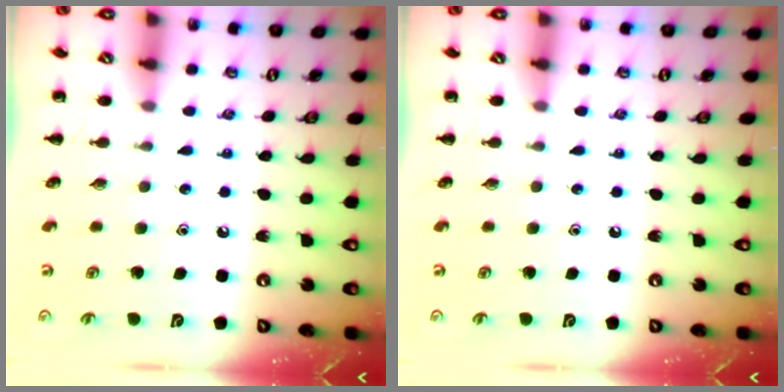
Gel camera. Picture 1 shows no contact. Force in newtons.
{"total": 0.0}